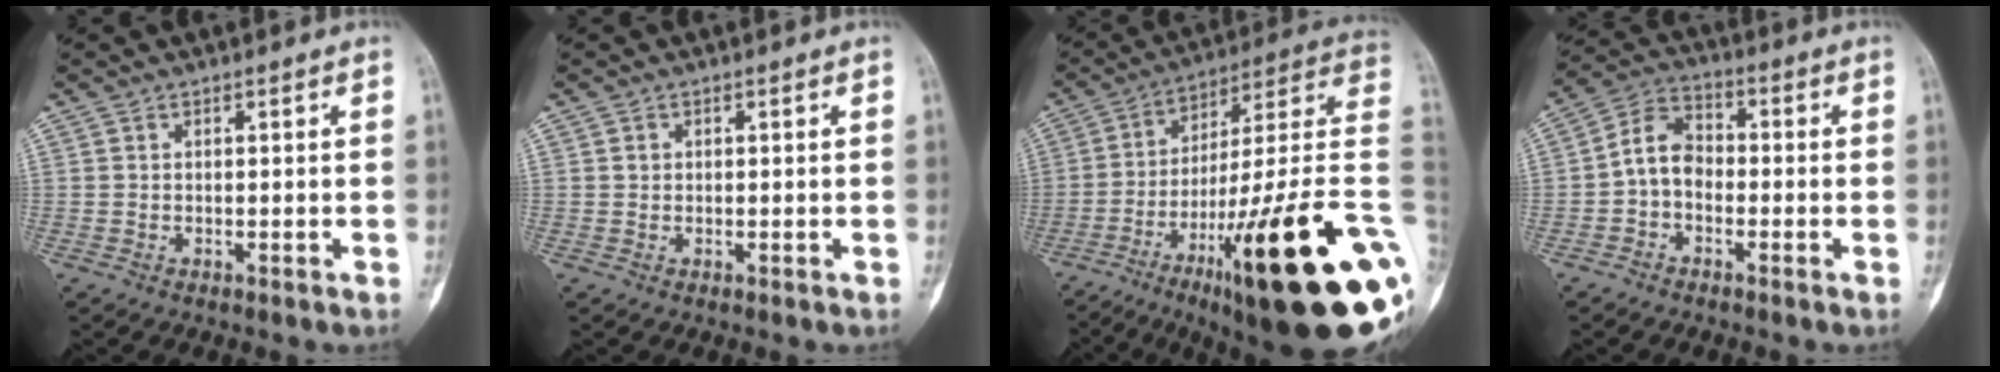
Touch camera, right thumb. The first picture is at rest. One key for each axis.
{"total": 0.8, "fx": 0.2, "fy": 0.7, "fz": 0.3, "tx": -0.002, "ty": 0.002, "tz": 0.004}
{"total": 32.6, "fx": -10.4, "fy": 5.2, "fz": 30.5, "tx": -0.379, "ty": 0.052, "tz": -0.165}
{"total": 7.0, "fx": -1.4, "fy": 5.1, "fz": 4.5, "tx": -0.064, "ty": 0.030, "tz": -0.044}